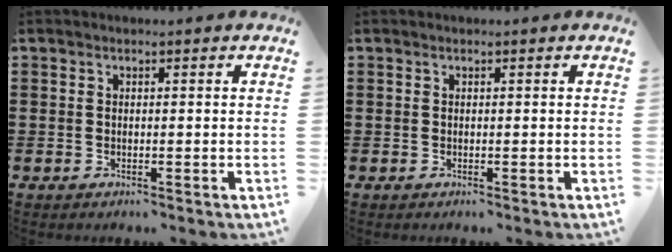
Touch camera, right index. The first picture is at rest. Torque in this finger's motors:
{"motor_torque": [0.40, 0.04, 0.00, 0.00]}